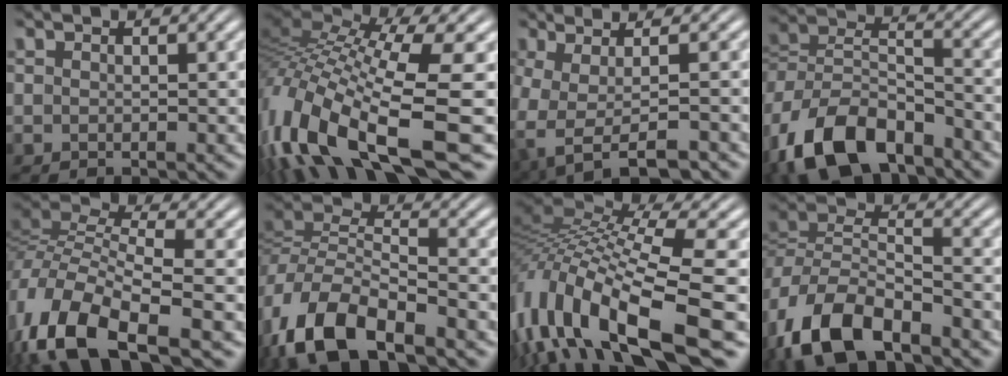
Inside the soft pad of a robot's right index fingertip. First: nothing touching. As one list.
[{"total": 13.2, "force": [-1.9, 8.1, 10.2], "torque": [-0.231, -0.031, -0.021]}, {"total": 7.9, "force": [-0.8, 4.5, 6.4], "torque": [-0.123, -0.009, -0.003]}, {"total": 10.9, "force": [-4.3, 7.8, 6.3], "torque": [-0.139, -0.030, -0.066]}, {"total": 13.3, "force": [-1.7, 9.1, 9.5], "torque": [-0.216, -0.022, -0.022]}, {"total": 8.9, "force": [-1.6, 6.1, 6.3], "torque": [-0.159, -0.024, -0.022]}, {"total": 14.6, "force": [-3.5, 8.9, 11.1], "torque": [-0.240, -0.030, -0.045]}, {"total": 8.1, "force": [-2.4, 5.4, 5.5], "torque": [-0.132, -0.020, -0.039]}]